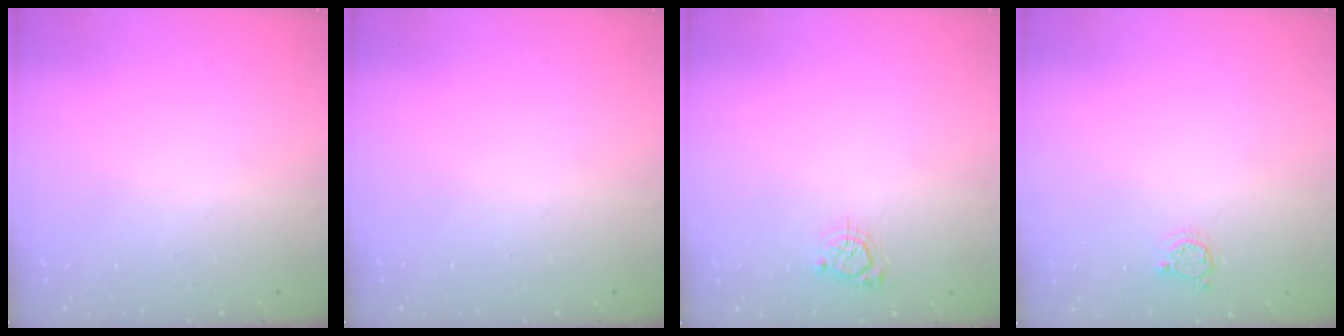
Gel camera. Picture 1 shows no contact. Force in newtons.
{"total": 0.0}
{"total": 2.5, "press": 2.5, "slide": 0.4}
{"total": 3.1, "press": 3.0, "slide": 0.4}